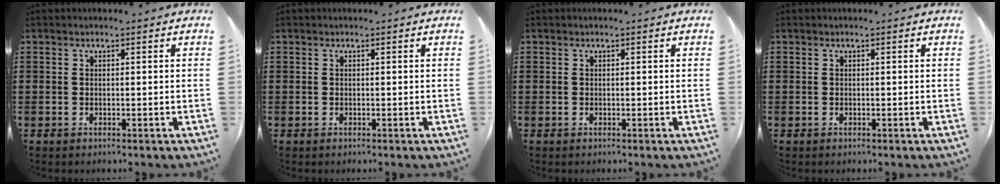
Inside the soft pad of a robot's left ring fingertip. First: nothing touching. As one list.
[{"total": 0.0}, {"total": 0.0}, {"total": 0.0}]